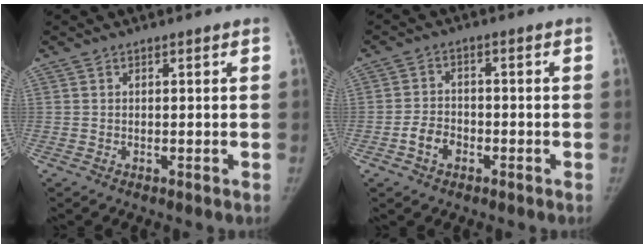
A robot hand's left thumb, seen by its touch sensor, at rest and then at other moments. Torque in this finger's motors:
{"motor_torque": [-0.09, 0.09, 0.59, -0.13, 0.01]}